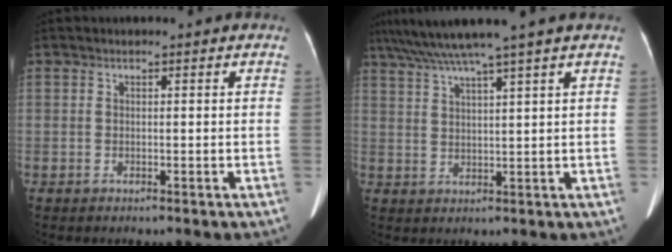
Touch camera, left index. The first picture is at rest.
{"total": 8.7, "force": [7.0, -2.0, 4.7], "torque": [-0.082, 0.022, 0.116]}